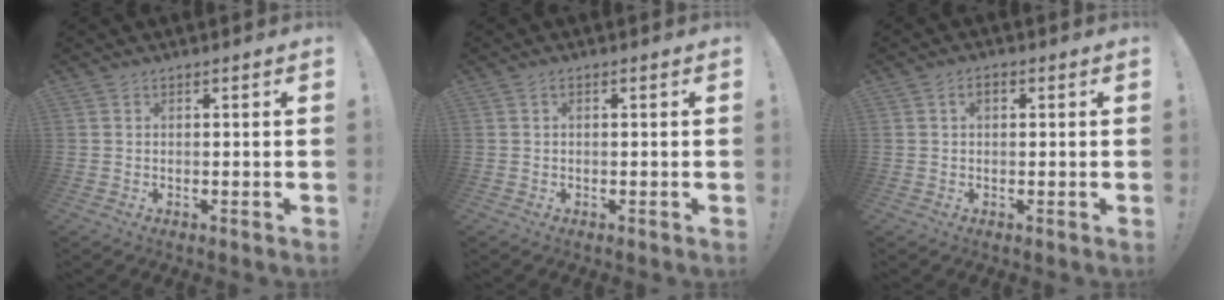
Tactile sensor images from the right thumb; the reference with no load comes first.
{"total": 0.7, "force": [-0.2, 0.2, 0.6], "torque": [-0.015, 0.002, -0.004]}
{"total": 2.0, "force": [0.3, 1.2, 1.6], "torque": [-0.026, 0.005, 0.004]}